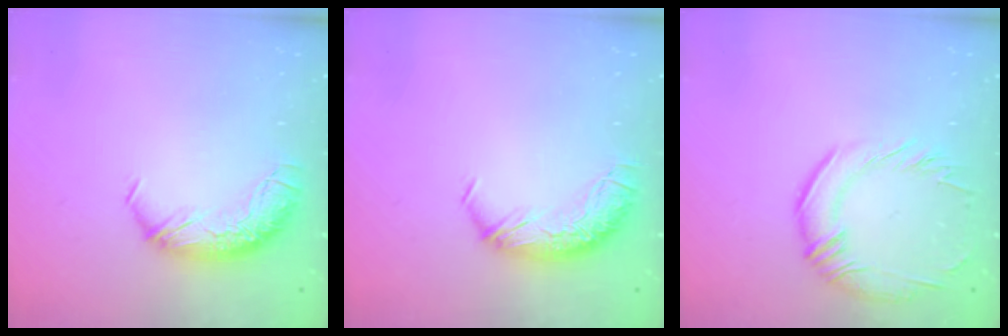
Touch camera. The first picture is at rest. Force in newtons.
{"total": 0.0}
{"total": 2.6, "press": 2.2, "slide": 1.5}